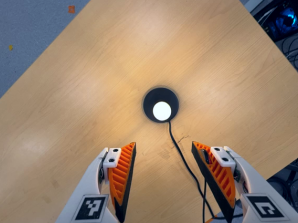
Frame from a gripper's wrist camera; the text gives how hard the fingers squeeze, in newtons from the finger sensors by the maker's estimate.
{"total": 0.0}